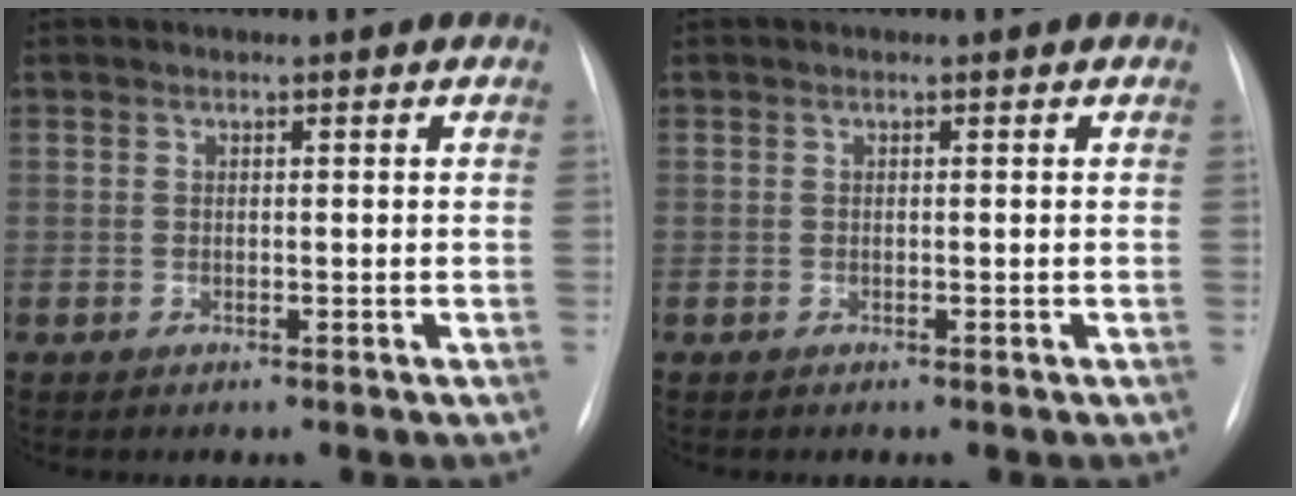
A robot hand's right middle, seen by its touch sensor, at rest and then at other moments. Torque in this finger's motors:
{"motor_torque": [-0.85, -0.24, -0.01, 0.00]}